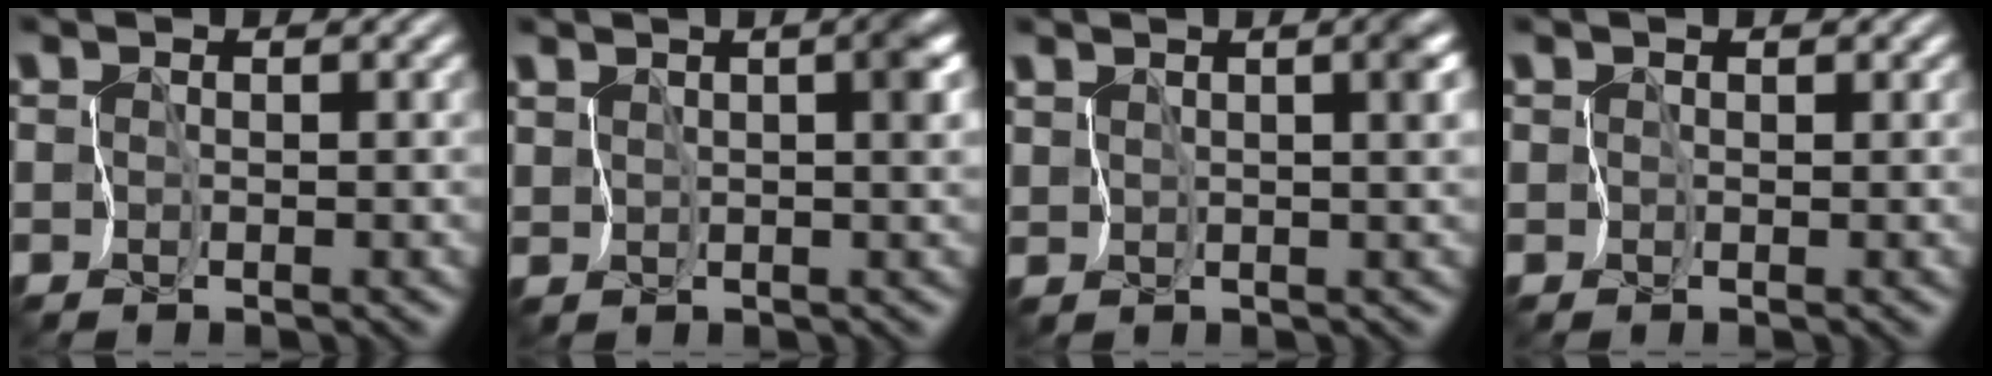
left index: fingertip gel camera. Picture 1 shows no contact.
{"total": 3.8, "force": [1.1, 1.6, 3.3], "torque": [-0.046, 0.006, 0.017]}
{"total": 4.0, "force": [1.2, 1.6, 3.5], "torque": [-0.042, 0.009, 0.020]}
{"total": 0.9, "force": [0.5, 0.7, 0.5], "torque": [0.002, 0.007, 0.005]}